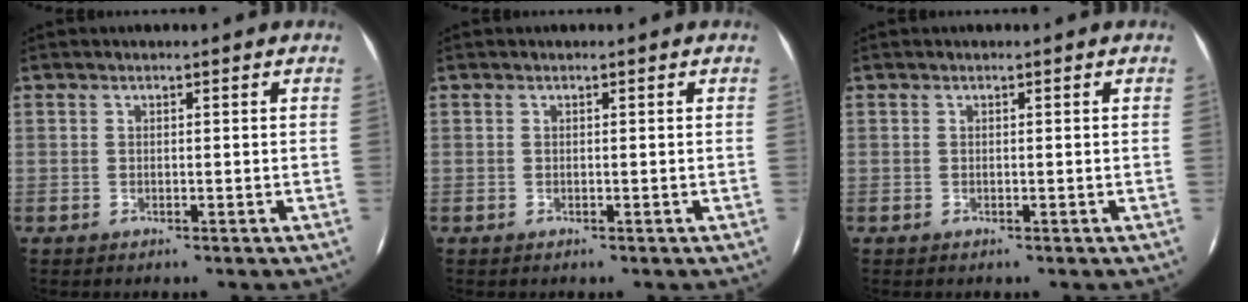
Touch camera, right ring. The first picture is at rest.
{"total": 0.0}
{"total": 0.0}